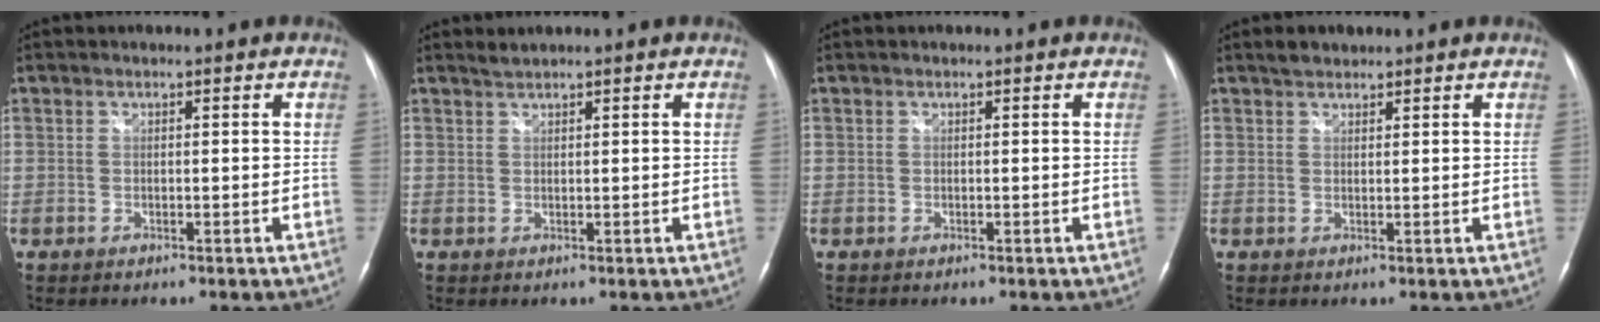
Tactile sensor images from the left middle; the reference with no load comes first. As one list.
[{"total": 1.0, "force": [0.9, -0.3, 0.0], "torque": [-0.005, 0.002, 0.023]}, {"total": 0.0}, {"total": 1.9, "force": [1.6, 0.8, 0.5], "torque": [-0.014, 0.006, 0.028]}]